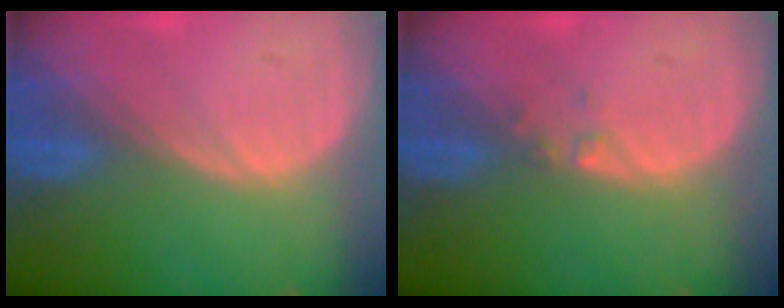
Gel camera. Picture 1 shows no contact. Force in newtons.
{"total": 0.9, "press": 0.9, "slide": 0.1}